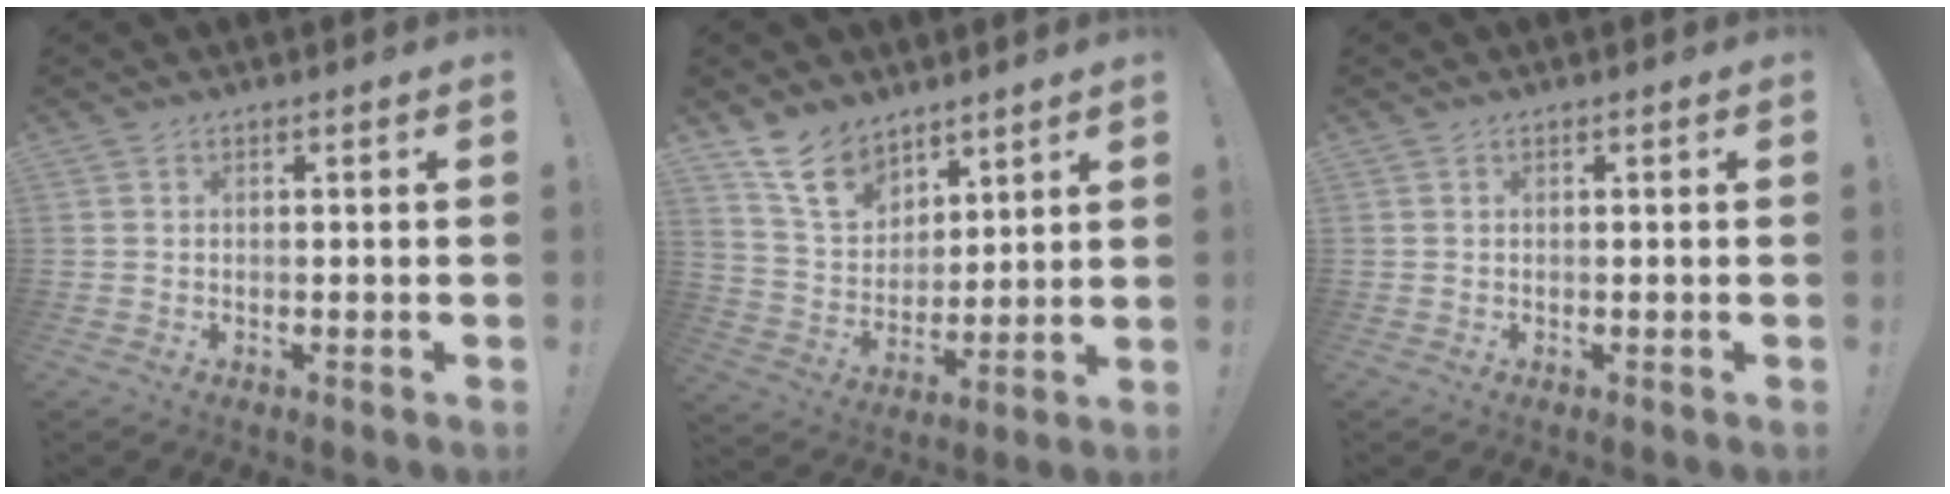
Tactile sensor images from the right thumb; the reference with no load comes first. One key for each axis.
{"total": 13.0, "fx": 9.6, "fy": 7.5, "fz": 4.4, "tx": -0.090, "ty": -0.058, "tz": 0.190}
{"total": 0.0}